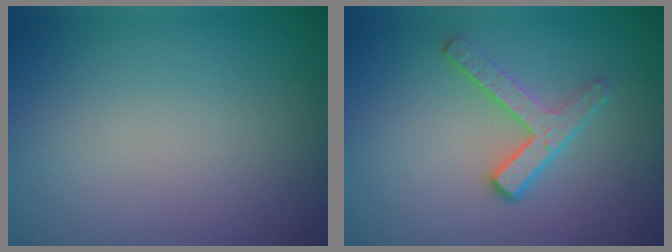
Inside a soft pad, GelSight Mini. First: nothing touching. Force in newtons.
{"total": 2.8, "press": 2.5, "slide": 1.3}